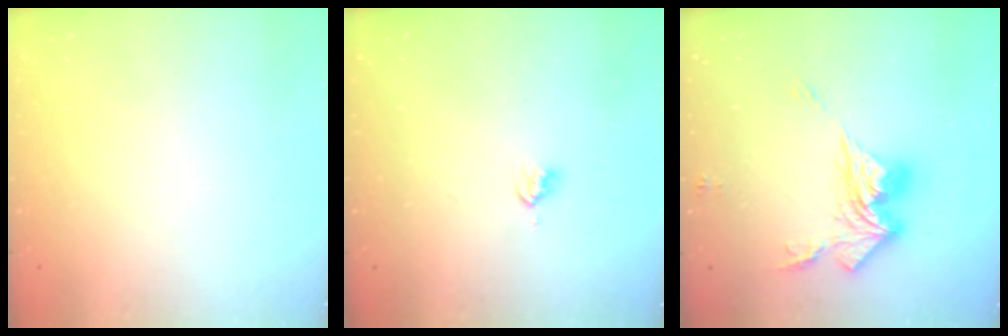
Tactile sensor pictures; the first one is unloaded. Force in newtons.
{"total": 3.3, "press": 3.3, "slide": 0.5}
{"total": 14.4, "press": 14.3, "slide": 1.7}